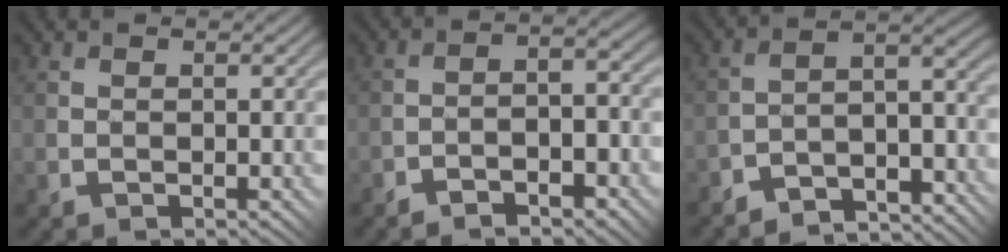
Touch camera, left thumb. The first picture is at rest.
{"total": 5.2, "force": [-3.3, 1.8, 3.6], "torque": [-0.054, 0.006, -0.056]}
{"total": 7.6, "force": [-6.6, 2.0, 3.2], "torque": [-0.036, 0.000, -0.120]}